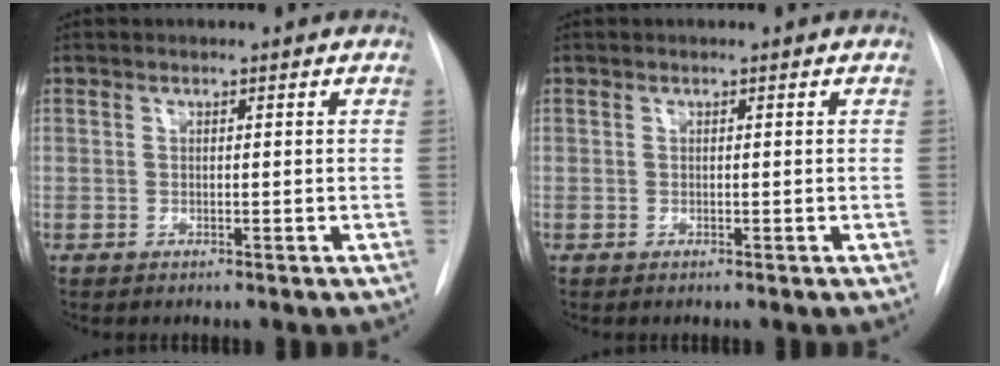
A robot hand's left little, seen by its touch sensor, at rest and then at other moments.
{"total": 0.0}